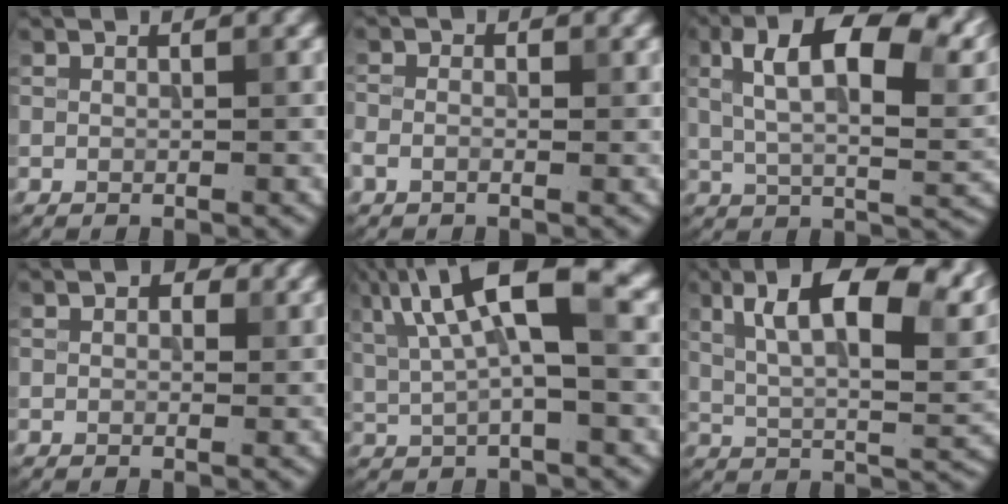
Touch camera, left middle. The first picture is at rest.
{"total": 1.6, "force": [-0.6, 1.1, 1.1], "torque": [-0.028, 0.001, -0.015]}
{"total": 12.0, "force": [4.7, 4.8, 10.0], "torque": [-0.166, 0.009, 0.077]}
{"total": 1.6, "force": [0.7, 1.0, 1.0], "torque": [-0.013, 0.002, 0.010]}
{"total": 8.6, "force": [2.8, 2.3, 7.7], "torque": [-0.149, 0.016, 0.050]}
{"total": 12.6, "force": [5.7, 4.1, 10.4], "torque": [-0.171, 0.010, 0.098]}